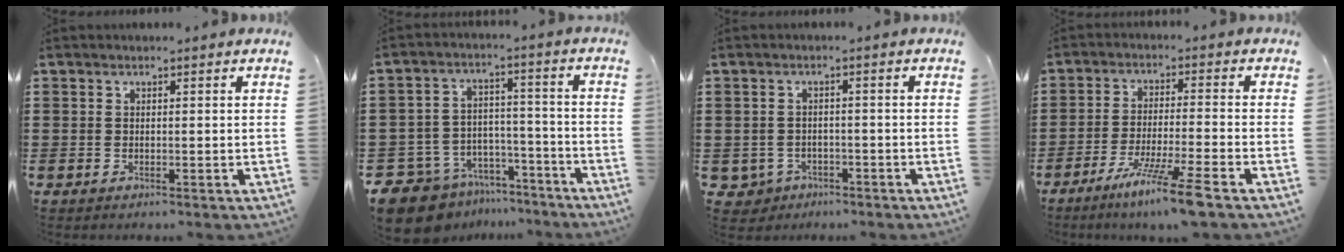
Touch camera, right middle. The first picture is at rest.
{"total": 9.9, "force": [-8.9, 3.8, 1.8], "torque": [-0.058, 0.023, -0.176]}
{"total": 2.1, "force": [-1.6, 1.3, 0.1], "torque": [-0.012, 0.002, -0.037]}
{"total": 8.1, "force": [-6.0, -0.8, 5.4], "torque": [-0.096, -0.013, -0.114]}